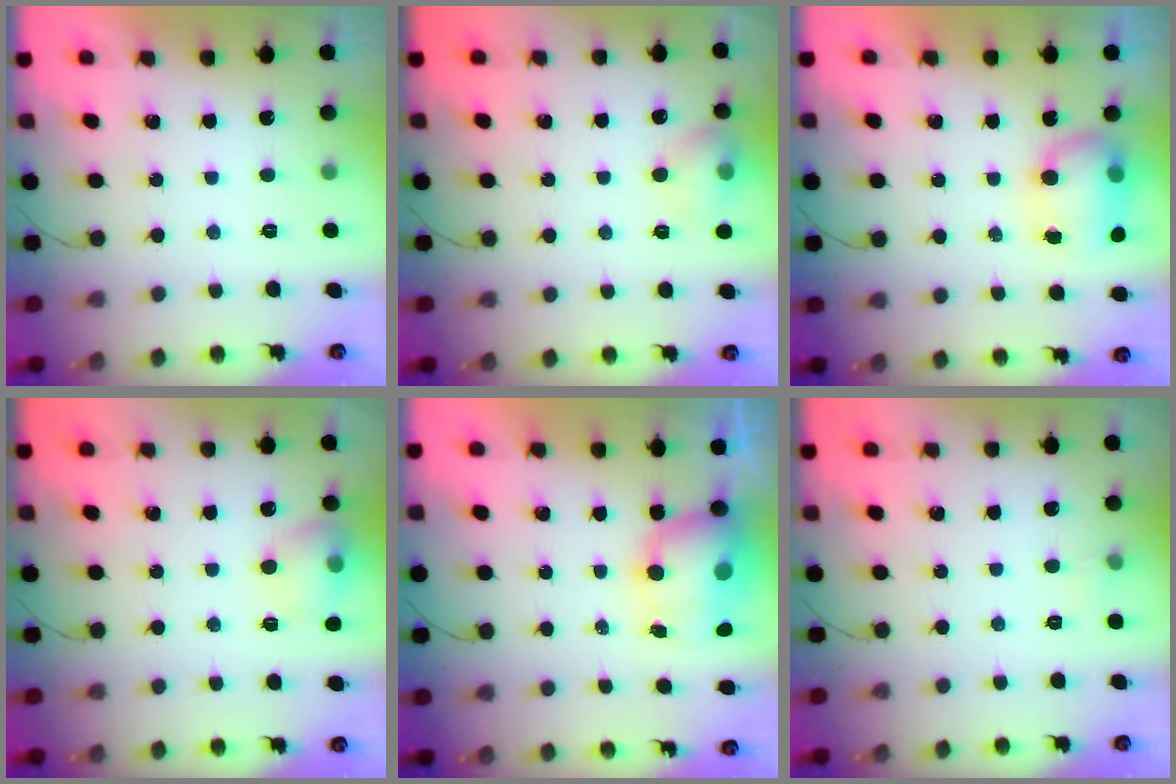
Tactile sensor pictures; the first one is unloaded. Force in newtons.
{"total": 7.5, "press": 7.5, "slide": 0.9}
{"total": 11.9, "press": 9.7, "slide": 6.8}
{"total": 10.9, "press": 10.8, "slide": 1.5}
{"total": 9.5, "press": 9.2, "slide": 2.6}
{"total": 2.9, "press": 2.8, "slide": 0.9}